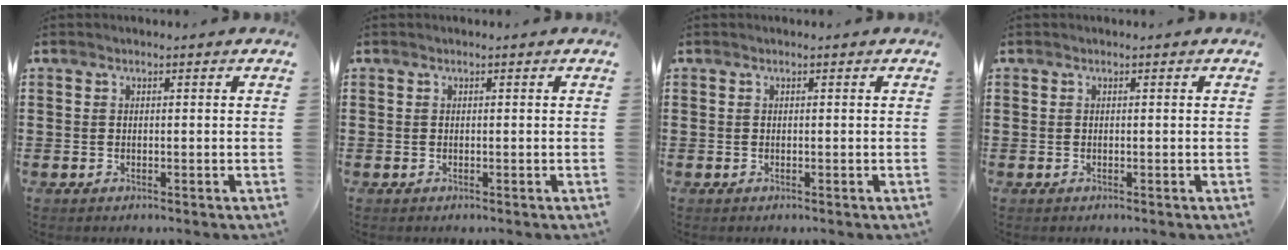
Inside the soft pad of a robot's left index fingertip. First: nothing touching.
{"total": 0.0}
{"total": 0.0}
{"total": 0.0}